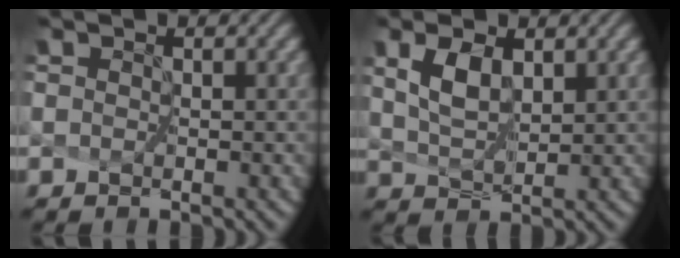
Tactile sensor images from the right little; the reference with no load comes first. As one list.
[{"total": 1.7, "force": [1.0, 0.5, 1.3], "torque": [-0.031, -0.005, 0.035]}]